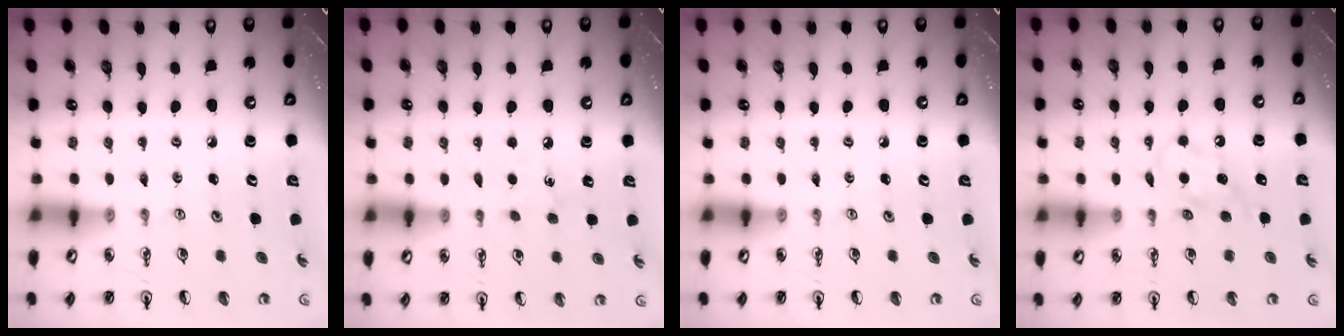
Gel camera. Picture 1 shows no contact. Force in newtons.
{"total": 5.6, "press": 5.5, "slide": 0.7}
{"total": 0.0}
{"total": 5.3, "press": 5.2, "slide": 0.8}